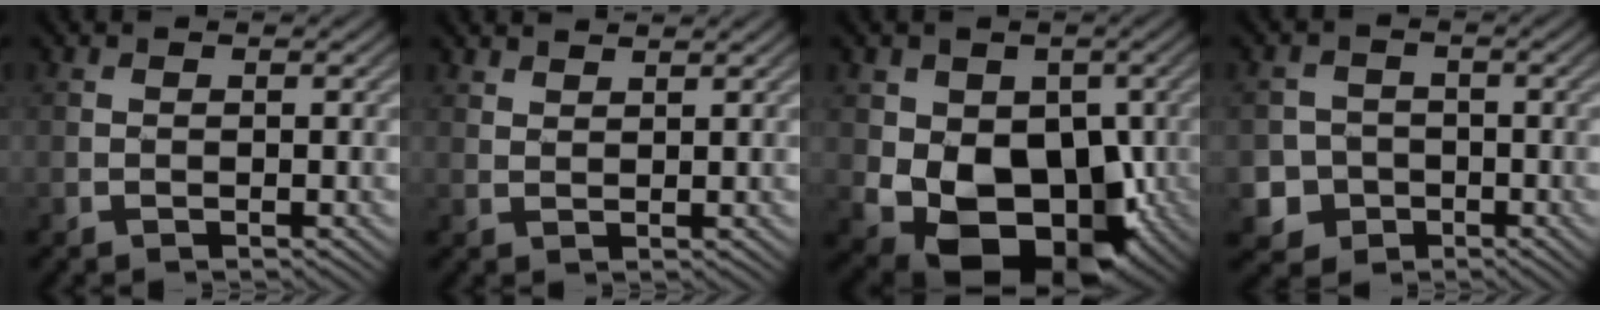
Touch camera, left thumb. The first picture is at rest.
{"total": 1.8, "force": [1.7, 0.3, 0.5], "torque": [-0.015, -0.003, 0.038]}
{"total": 13.2, "force": [-2.0, 9.7, 8.7], "torque": [-0.128, -0.027, -0.033]}
{"total": 5.4, "force": [-2.0, 4.9, 1.1], "torque": [-0.024, -0.004, -0.062]}